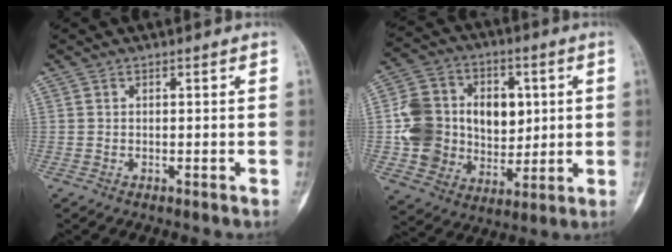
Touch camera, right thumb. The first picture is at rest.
{"total": 18.5, "force": [1.9, 15.1, 10.6], "torque": [-0.145, 0.014, 0.051]}